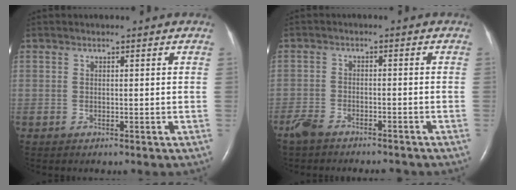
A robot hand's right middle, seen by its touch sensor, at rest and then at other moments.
{"total": 6.4, "force": [-5.5, 2.0, 2.5], "torque": [-0.045, -0.011, -0.089]}